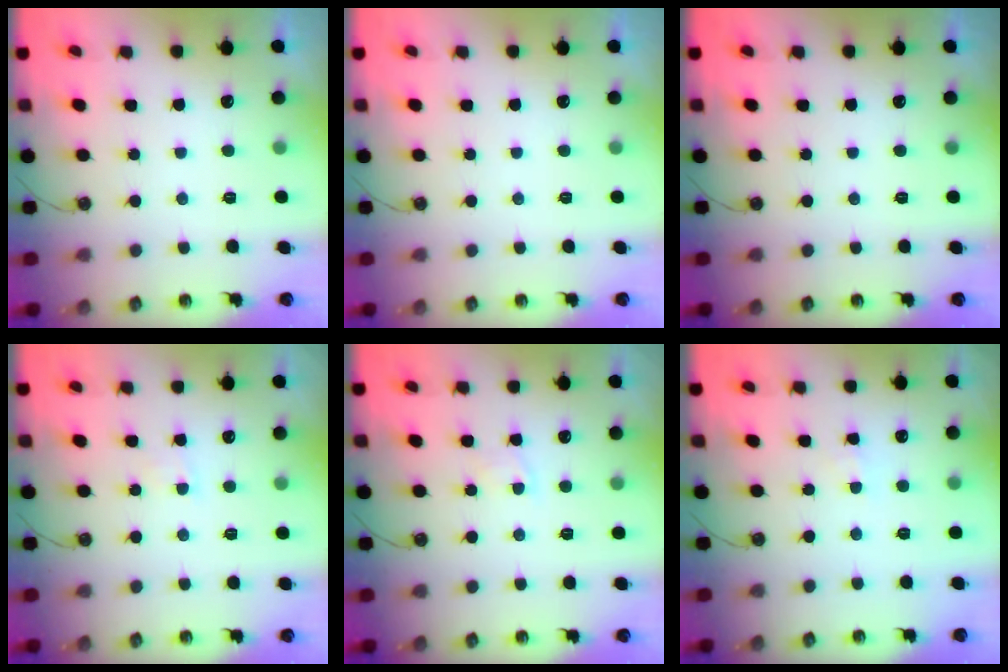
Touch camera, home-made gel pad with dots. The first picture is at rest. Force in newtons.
{"total": 0.0}
{"total": 0.0}
{"total": 4.0, "press": 3.9, "slide": 0.4}
{"total": 2.8, "press": 2.8, "slide": 0.4}
{"total": 2.5, "press": 2.5, "slide": 0.5}